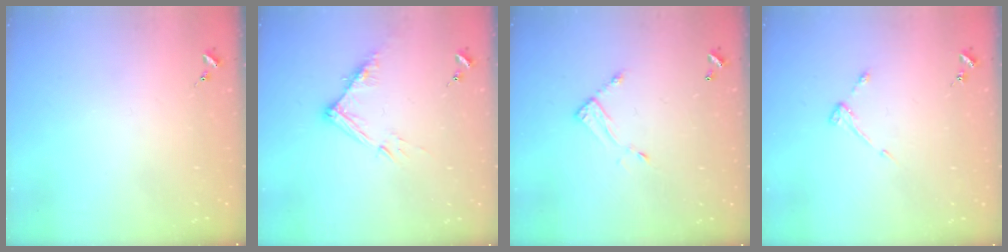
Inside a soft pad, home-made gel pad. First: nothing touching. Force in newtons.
{"total": 10.5, "press": 10.5, "slide": 0.8}
{"total": 7.1, "press": 7.1, "slide": 0.5}
{"total": 3.2, "press": 3.1, "slide": 0.5}